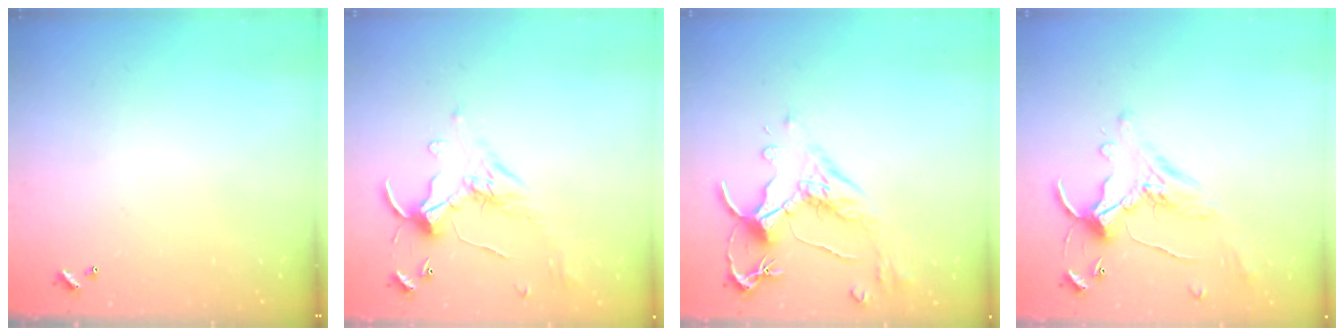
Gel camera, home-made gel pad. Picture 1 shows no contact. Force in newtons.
{"total": 1.2, "press": 0.9, "slide": 0.9}
{"total": 2.5, "press": 2.1, "slide": 1.4}
{"total": 1.7, "press": 1.5, "slide": 0.8}